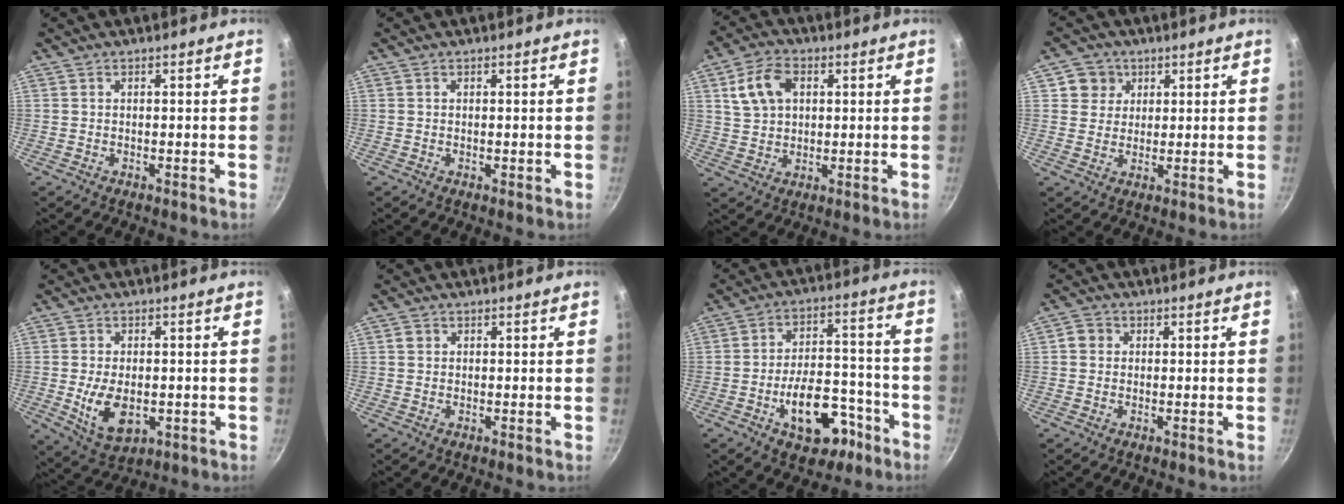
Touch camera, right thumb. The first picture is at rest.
{"total": 0.0}
{"total": 9.1, "force": [2.7, 6.4, 6.0], "torque": [-0.100, 0.009, 0.047]}
{"total": 5.3, "force": [2.0, 4.8, 0.8], "torque": [0.028, 0.005, 0.030]}
{"total": 9.2, "force": [-1.4, 5.6, 7.2], "torque": [-0.118, -0.008, -0.010]}
{"total": 1.2, "force": [0.3, 1.0, 0.4], "torque": [-0.004, 0.003, 0.003]}
{"total": 14.4, "force": [-6.6, 8.2, 9.8], "torque": [-0.112, 0.062, -0.087]}
{"total": 2.4, "force": [0.2, 2.2, 0.9], "torque": [-0.005, 0.004, -0.002]}